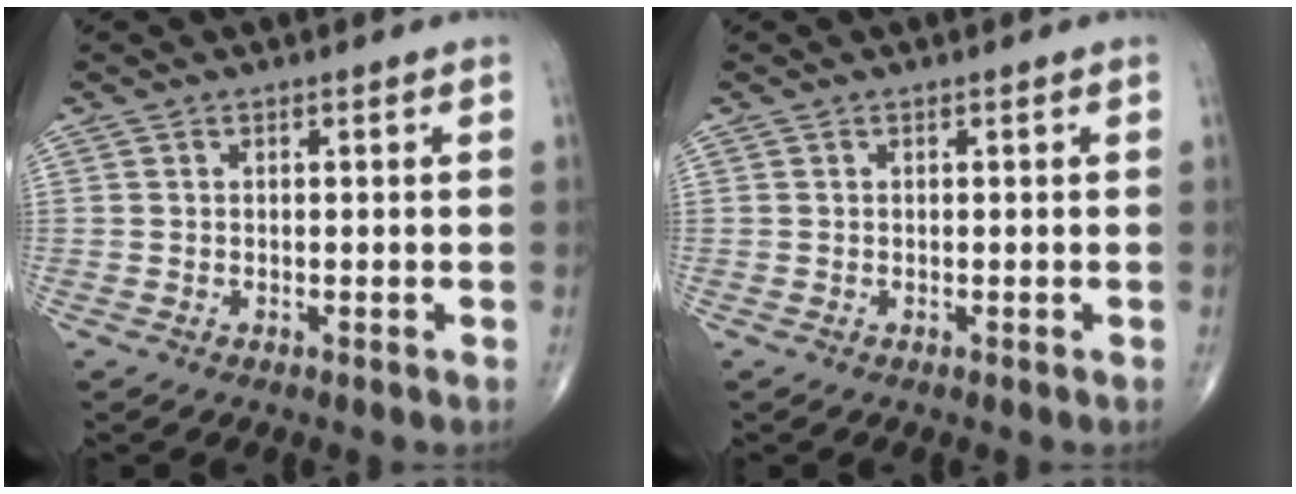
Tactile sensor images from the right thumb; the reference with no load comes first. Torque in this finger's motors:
{"motor_torque": [0.00, 0.00, 0.01, 0.00, 0.00]}